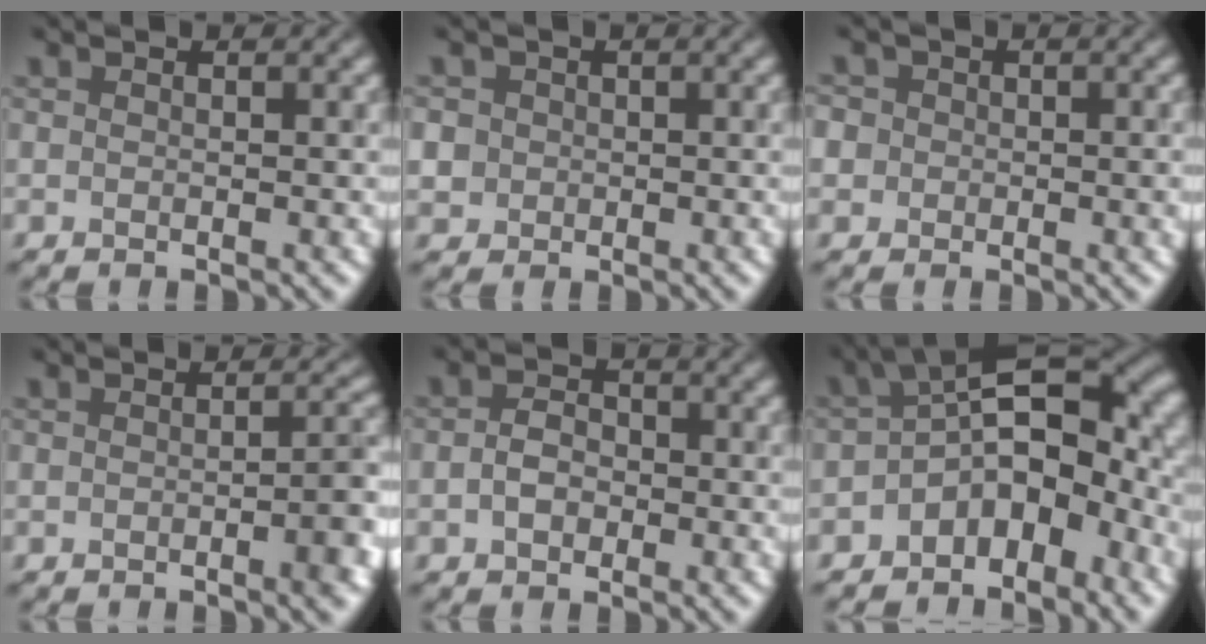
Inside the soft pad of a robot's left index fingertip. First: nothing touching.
{"total": 3.3, "force": [0.3, 3.1, 1.0], "torque": [-0.016, 0.018, -0.007]}
{"total": 5.2, "force": [0.8, 4.5, 2.4], "torque": [-0.022, 0.026, -0.025]}
{"total": 3.6, "force": [-1.3, 0.9, 3.2], "torque": [-0.039, 0.002, -0.020]}
{"total": 2.4, "force": [-0.6, 1.8, 1.5], "torque": [-0.029, 0.001, -0.017]}
{"total": 9.3, "force": [-2.5, 5.4, 7.2], "torque": [-0.091, 0.010, -0.051]}